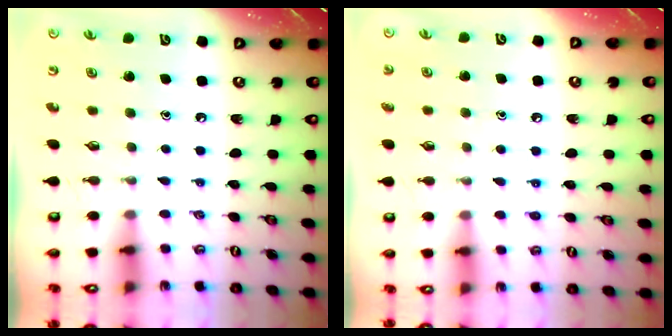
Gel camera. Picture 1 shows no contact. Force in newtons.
{"total": 6.3, "press": 6.3, "slide": 0.7}